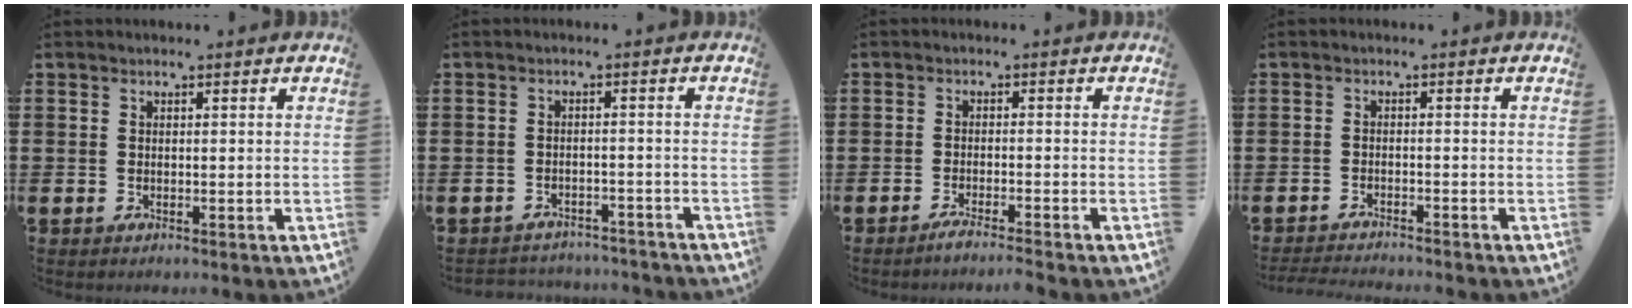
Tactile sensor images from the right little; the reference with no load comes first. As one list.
[{"total": 2.1, "force": [-2.0, 0.2, -0.2], "torque": [-0.004, 0.002, -0.046]}, {"total": 1.9, "force": [-1.7, -0.2, 0.9], "torque": [-0.013, 0.002, -0.032]}, {"total": 1.7, "force": [-1.7, -0.2, 0.2], "torque": [-0.003, 0.001, -0.035]}]